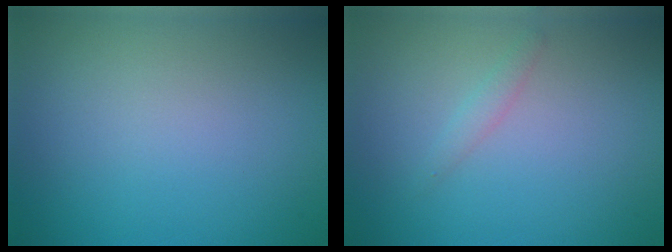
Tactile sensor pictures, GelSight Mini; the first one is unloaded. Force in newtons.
{"total": 0.9, "press": 0.9, "slide": 0.0}